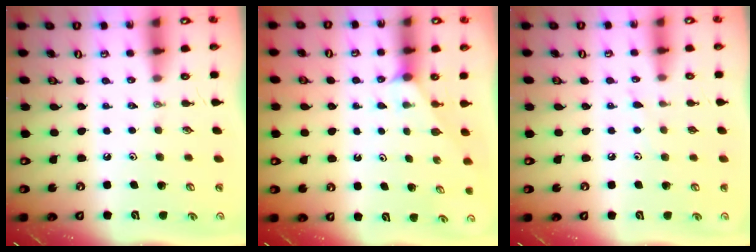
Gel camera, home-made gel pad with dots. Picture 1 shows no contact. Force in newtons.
{"total": 2.0, "press": 2.0, "slide": 0.2}
{"total": 4.7, "press": 4.6, "slide": 0.5}